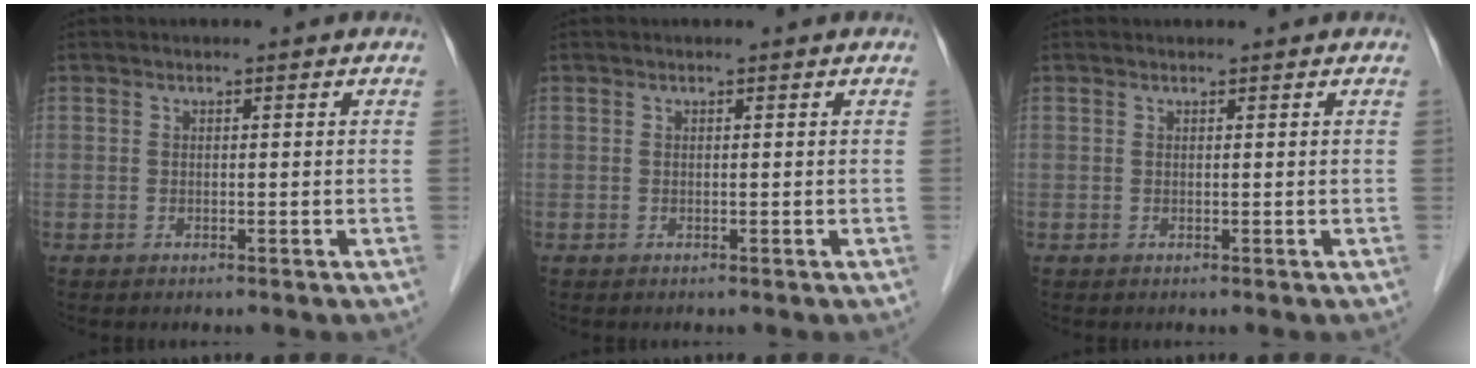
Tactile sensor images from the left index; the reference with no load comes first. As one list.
[{"total": 0.0}, {"total": 0.5, "force": [0.5, 0.0, 0.1], "torque": [-0.003, 0.008, 0.010]}]